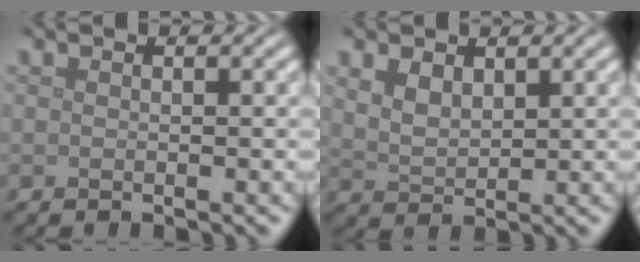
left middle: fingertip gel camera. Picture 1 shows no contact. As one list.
[{"total": 2.4, "force": [1.4, 1.4, 1.4], "torque": [-0.033, -0.004, 0.033]}]